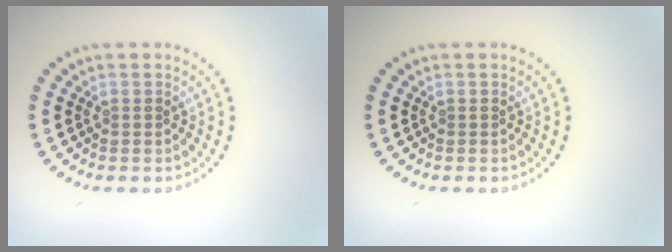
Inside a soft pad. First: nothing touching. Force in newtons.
{"total": 0.0}